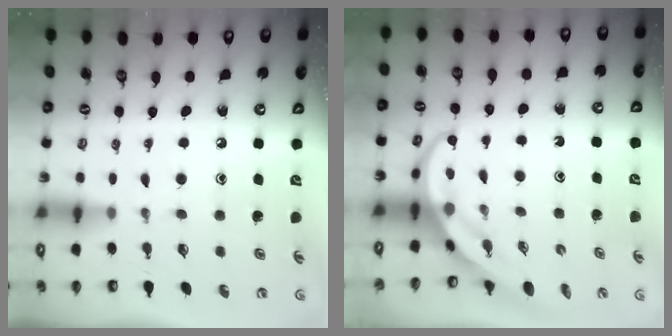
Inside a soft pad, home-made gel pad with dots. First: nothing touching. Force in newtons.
{"total": 3.9, "press": 3.9, "slide": 0.4}